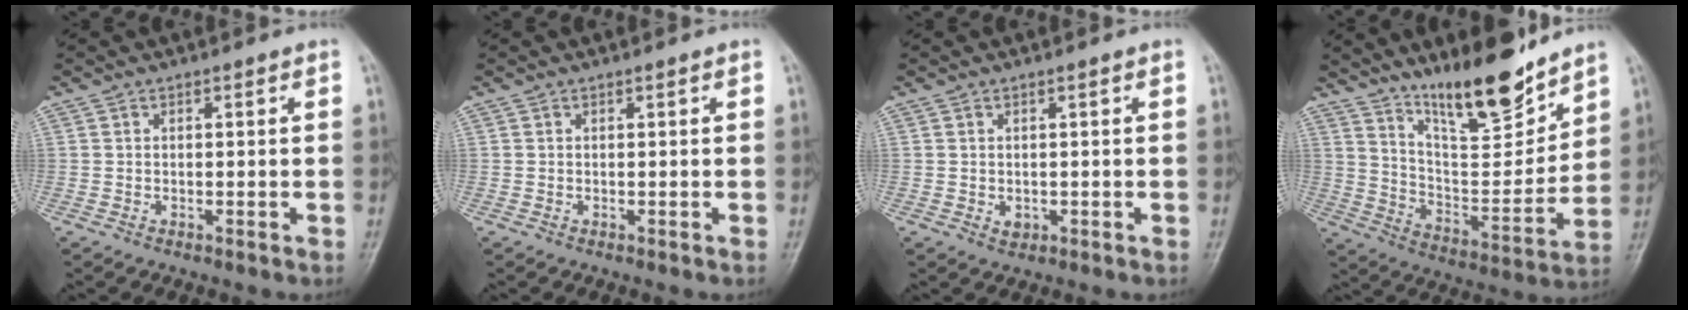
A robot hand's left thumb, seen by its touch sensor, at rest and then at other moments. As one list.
[{"total": 0.0}, {"total": 1.3, "force": [-0.1, 1.0, 0.8], "torque": [-0.005, 0.000, 0.003]}, {"total": 16.4, "force": [12.8, 4.1, 9.5], "torque": [-0.116, -0.092, 0.222]}]